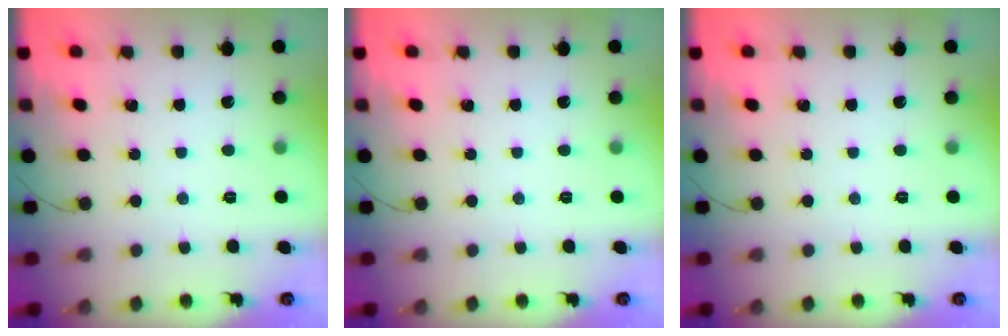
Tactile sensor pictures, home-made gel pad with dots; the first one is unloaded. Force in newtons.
{"total": 0.0}
{"total": 0.0}